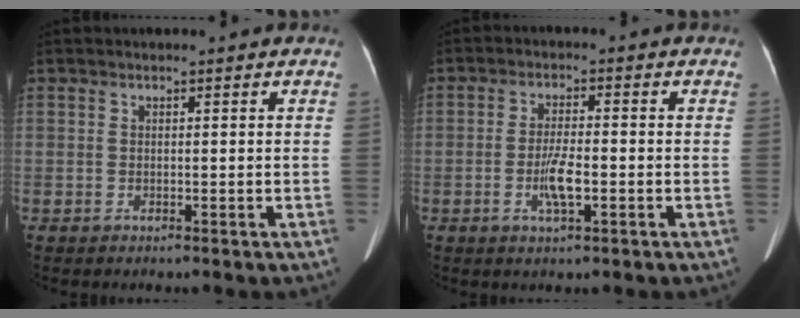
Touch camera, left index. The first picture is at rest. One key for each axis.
{"total": 4.5, "fx": -1.4, "fy": 0.9, "fz": 4.2, "tx": -0.084, "ty": 0.000, "tz": -0.023}